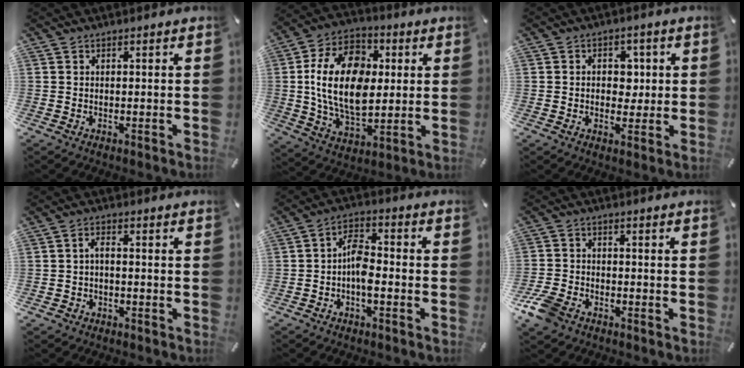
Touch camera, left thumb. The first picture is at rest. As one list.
[{"total": 19.7, "force": [1.4, 13.5, 14.3], "torque": [-0.276, 0.012, 0.021]}, {"total": 6.0, "force": [0.3, 4.6, 3.8], "torque": [-0.038, -0.005, -0.005]}, {"total": 2.4, "force": [-1.2, 1.3, 1.6], "torque": [-0.031, 0.009, -0.026]}, {"total": 6.8, "force": [-2.2, 3.6, 5.4], "torque": [-0.100, 0.017, -0.038]}, {"total": 6.8, "force": [-4.4, 4.0, 3.3], "torque": [-0.084, 0.013, -0.089]}]